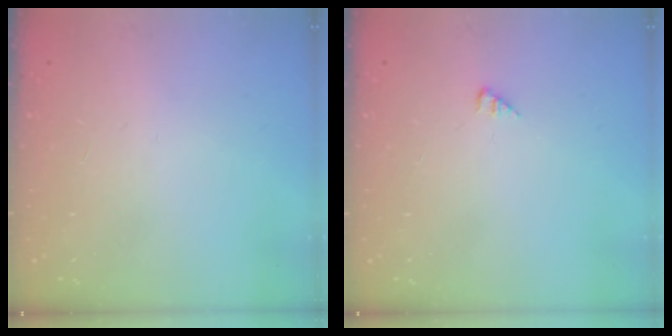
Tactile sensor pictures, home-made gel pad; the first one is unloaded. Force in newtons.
{"total": 1.0, "press": 1.0, "slide": 0.2}